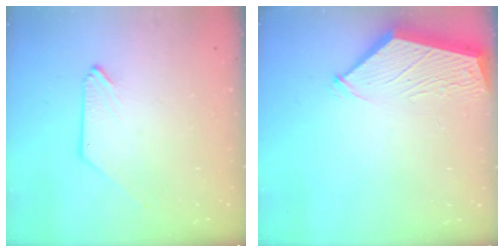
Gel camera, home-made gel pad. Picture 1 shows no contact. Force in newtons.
{"total": 2.9, "press": 2.8, "slide": 0.4}